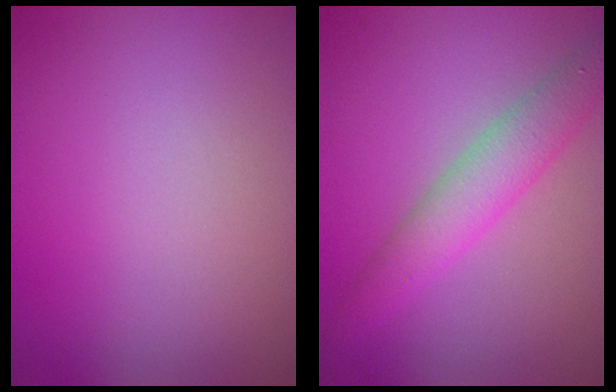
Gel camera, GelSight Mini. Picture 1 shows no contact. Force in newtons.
{"total": 3.7, "press": 3.7, "slide": 0.1}